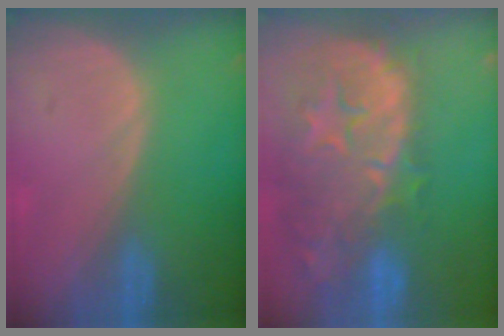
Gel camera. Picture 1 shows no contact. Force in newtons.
{"total": 15.1, "press": 12.0, "slide": 9.2}